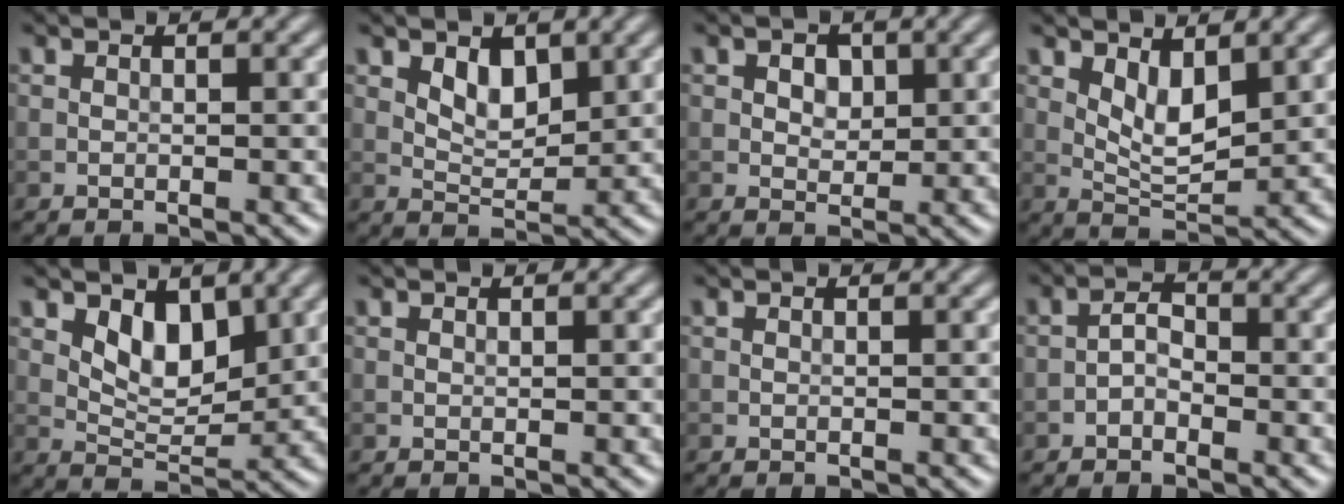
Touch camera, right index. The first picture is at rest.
{"total": 2.7, "force": [1.3, 1.5, 1.8], "torque": [-0.031, -0.009, 0.027]}
{"total": 2.3, "force": [0.8, 1.6, 1.4], "torque": [-0.020, 0.000, 0.010]}
{"total": 3.5, "force": [1.5, 1.6, 2.8], "torque": [-0.052, -0.008, 0.031]}
{"total": 3.9, "force": [1.8, 2.2, 2.6], "torque": [-0.047, -0.013, 0.032]}
{"total": 0.0}
{"total": 0.0}
{"total": 1.6, "force": [-1.0, 0.9, 1.0], "torque": [-0.016, 0.009, -0.021]}